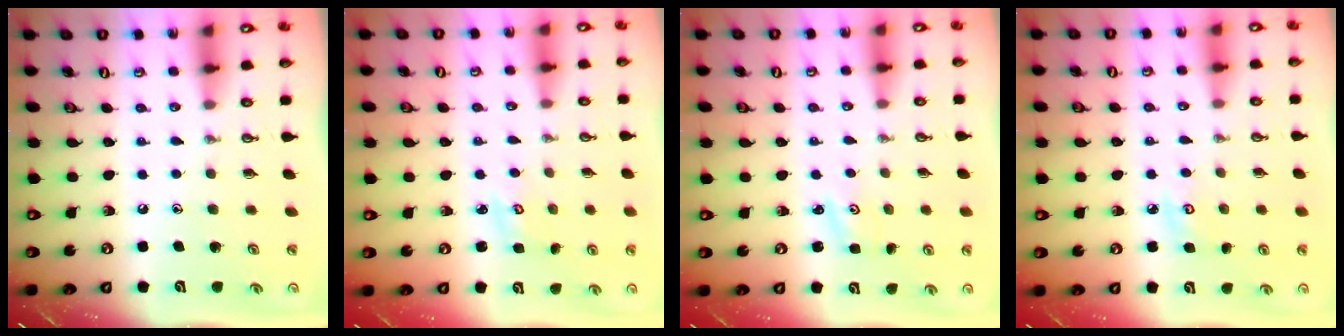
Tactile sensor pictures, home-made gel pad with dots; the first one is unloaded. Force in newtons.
{"total": 2.0, "press": 2.0, "slide": 0.1}
{"total": 1.3, "press": 1.3, "slide": 0.2}
{"total": 4.4, "press": 4.3, "slide": 0.4}